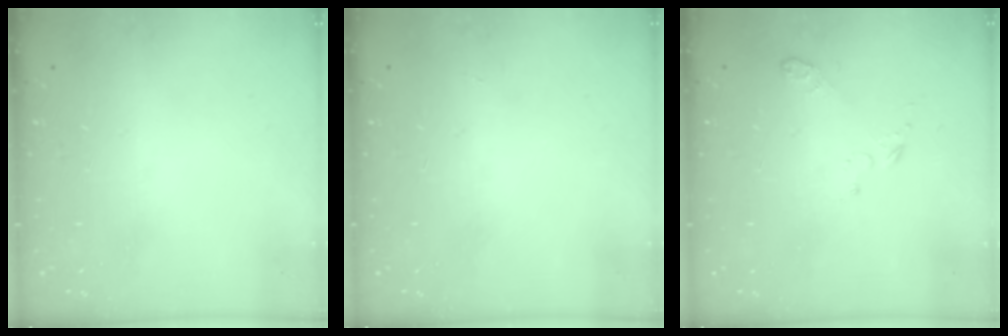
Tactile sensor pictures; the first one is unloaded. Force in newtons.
{"total": 5.9, "press": 2.2, "slide": 5.5}
{"total": 4.7, "press": 4.6, "slide": 0.9}